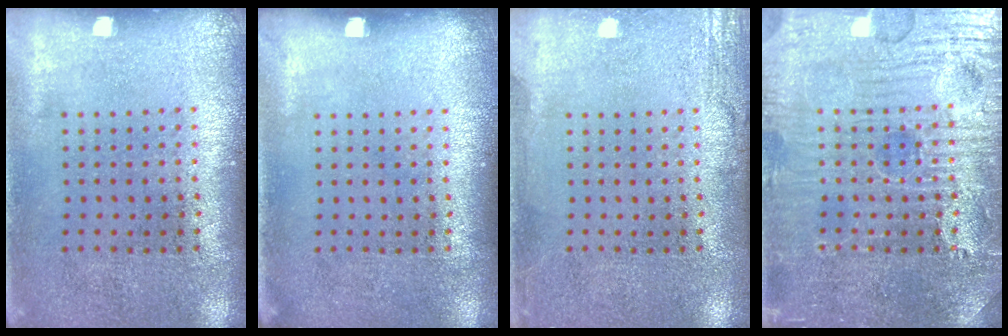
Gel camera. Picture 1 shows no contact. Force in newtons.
{"total": 0.0}
{"total": 2.4, "press": 2.4, "slide": 0.3}
{"total": 4.7, "press": 4.6, "slide": 0.8}